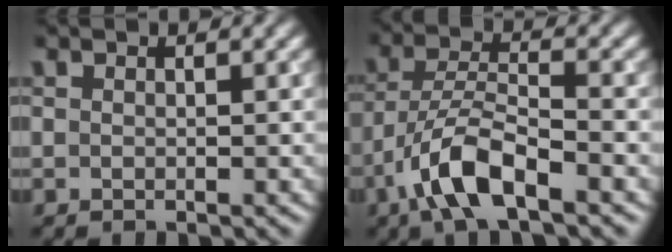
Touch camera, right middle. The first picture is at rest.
{"total": 6.4, "force": [-3.7, 2.0, 4.8], "torque": [-0.094, 0.004, -0.075]}